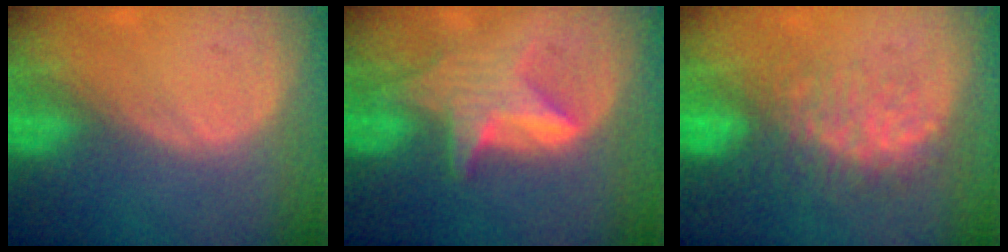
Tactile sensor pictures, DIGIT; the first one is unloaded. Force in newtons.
{"total": 6.1, "press": 6.1, "slide": 0.1}
{"total": 7.8, "press": 7.6, "slide": 2.1}